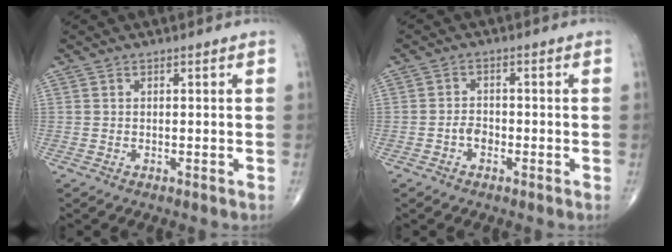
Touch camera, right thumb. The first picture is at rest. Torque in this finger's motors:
{"motor_torque": [0.17, 0.06, -0.03, -0.14, 0.02]}